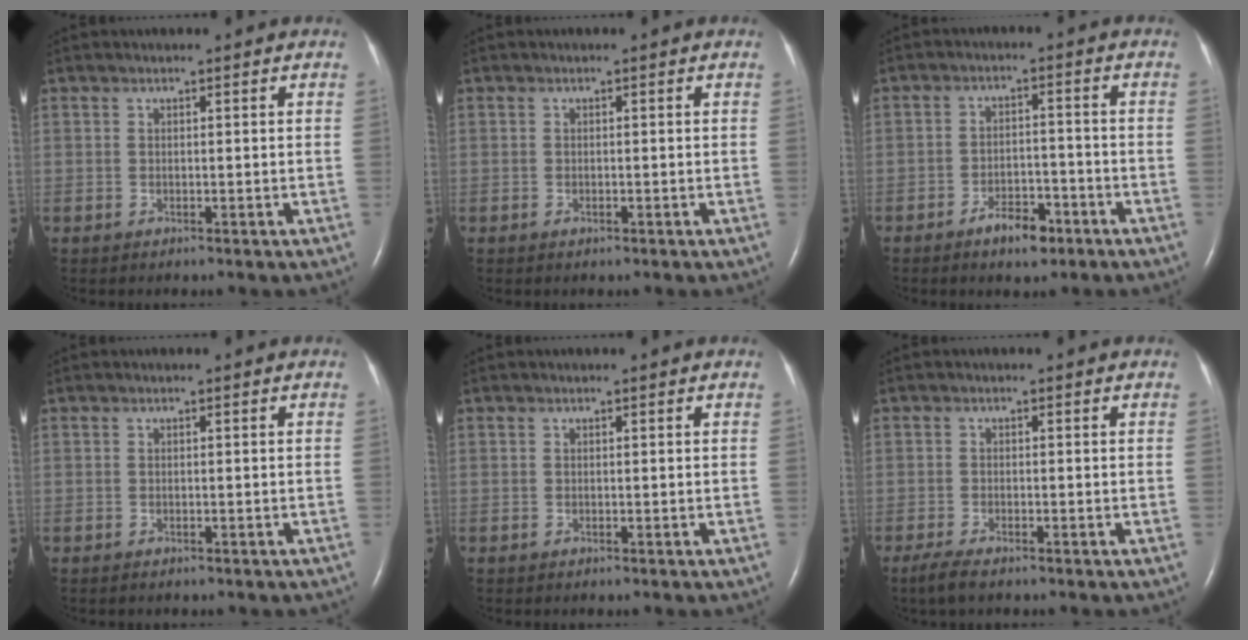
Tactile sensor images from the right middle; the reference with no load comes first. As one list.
[{"total": 0.5, "force": [-0.3, 0.2, 0.3], "torque": [-0.009, 0.000, -0.003]}, {"total": 5.4, "force": [-3.6, 2.2, 3.4], "torque": [-0.058, 0.003, -0.056]}, {"total": 1.6, "force": [-1.3, 0.6, 0.7], "torque": [-0.012, -0.002, -0.012]}, {"total": 0.0}, {"total": 3.1, "force": [-2.3, 0.6, 2.0], "torque": [-0.046, -0.009, -0.040]}]